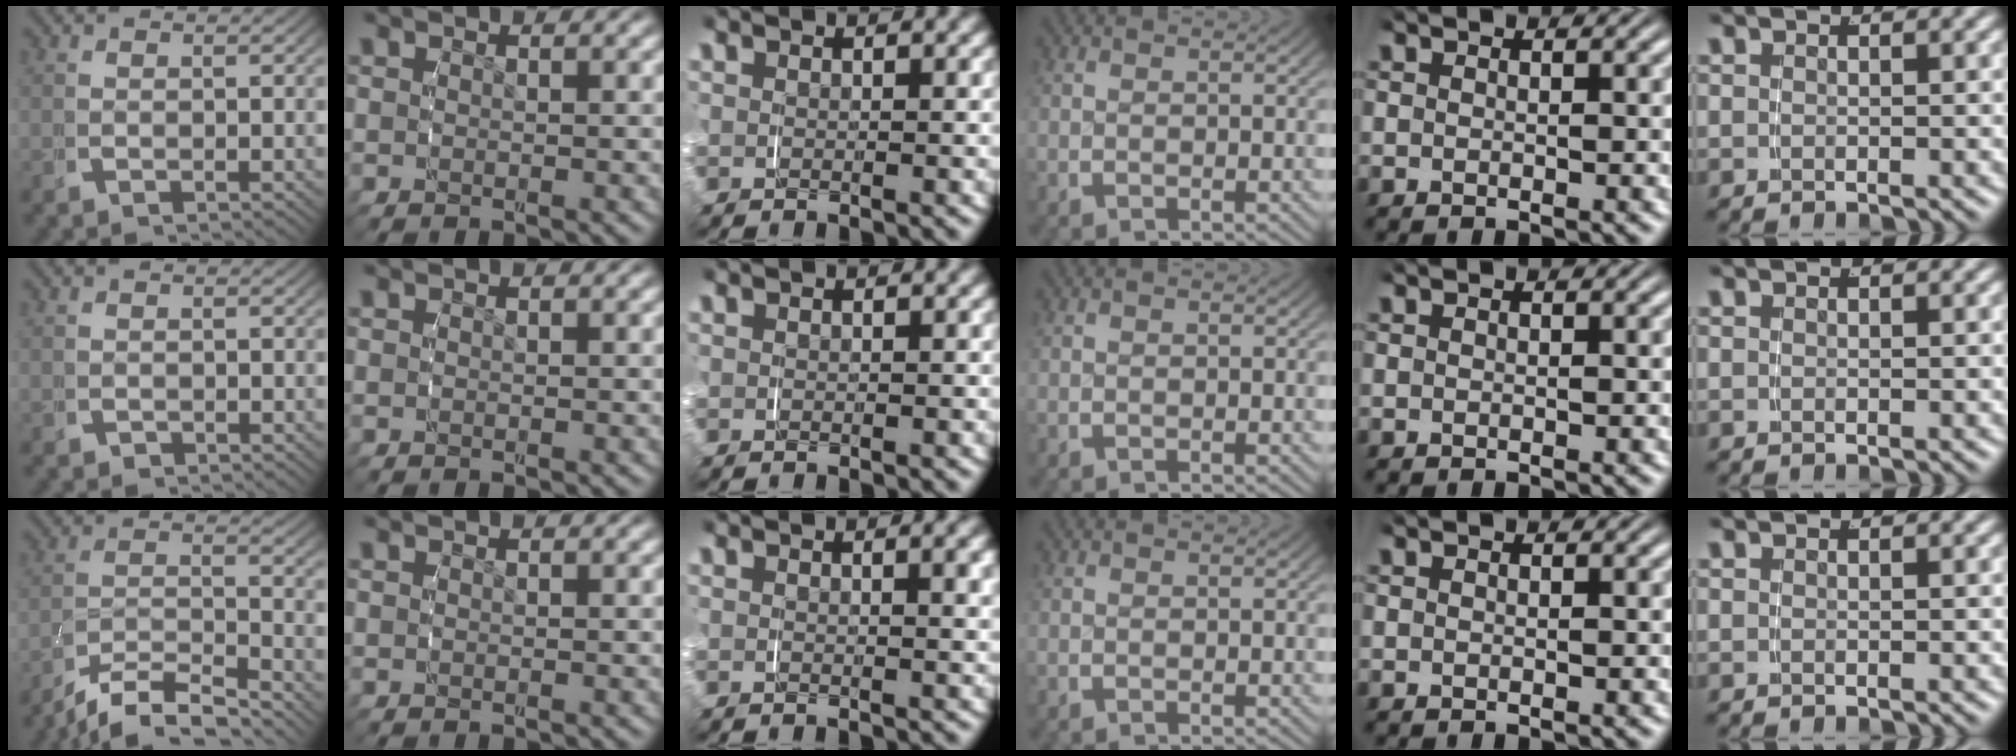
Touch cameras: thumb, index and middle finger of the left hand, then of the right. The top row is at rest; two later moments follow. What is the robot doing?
{"motion": "grasp_and_lifting", "object": "measuring cup"}